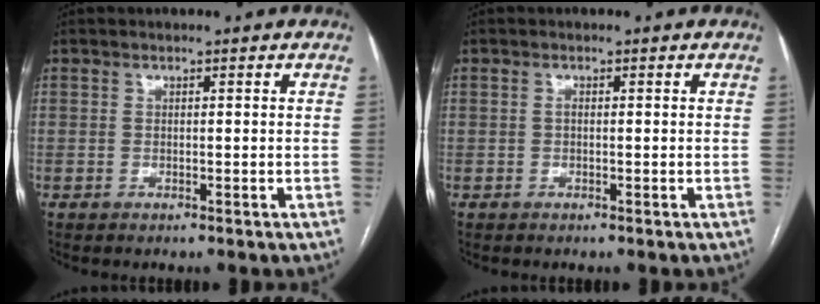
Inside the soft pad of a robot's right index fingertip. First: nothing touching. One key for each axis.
{"total": 0.6, "fx": 0.0, "fy": 0.3, "fz": 0.5, "tx": -0.012, "ty": 0.001, "tz": -0.002}